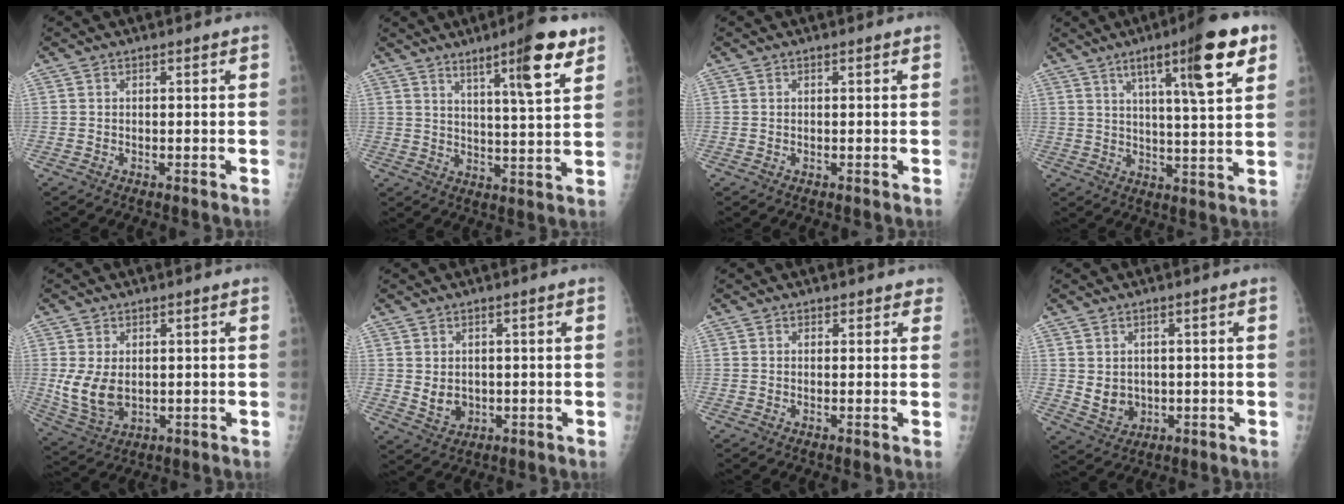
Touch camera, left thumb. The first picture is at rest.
{"total": 11.6, "force": [7.1, 1.3, 9.1], "torque": [-0.129, -0.039, 0.105]}
{"total": 0.0}
{"total": 15.0, "force": [7.4, 2.1, 12.9], "torque": [-0.186, -0.025, 0.109]}
{"total": 7.8, "force": [0.4, 5.1, 5.9], "torque": [-0.109, -0.013, 0.022]}
{"total": 4.0, "force": [0.2, 3.2, 2.4], "torque": [-0.026, -0.008, 0.017]}
{"total": 1.6, "force": [1.2, 1.0, 0.1], "torque": [0.023, -0.004, 0.008]}
{"total": 4.8, "force": [0.4, 4.1, 2.5], "torque": [-0.025, -0.009, 0.023]}